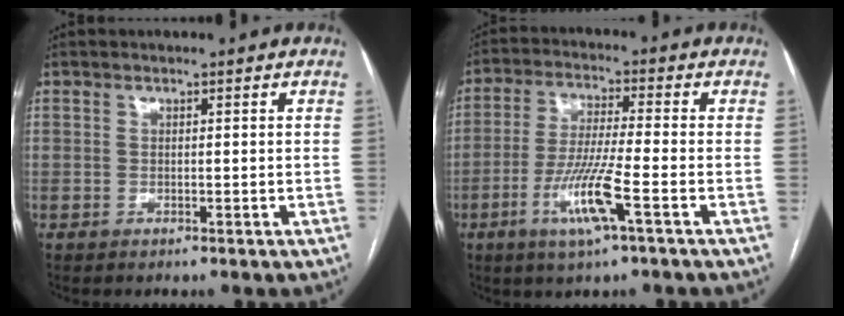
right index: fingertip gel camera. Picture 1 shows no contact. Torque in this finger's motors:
{"motor_torque": [1.63, -0.51, 0.91, 0.21]}